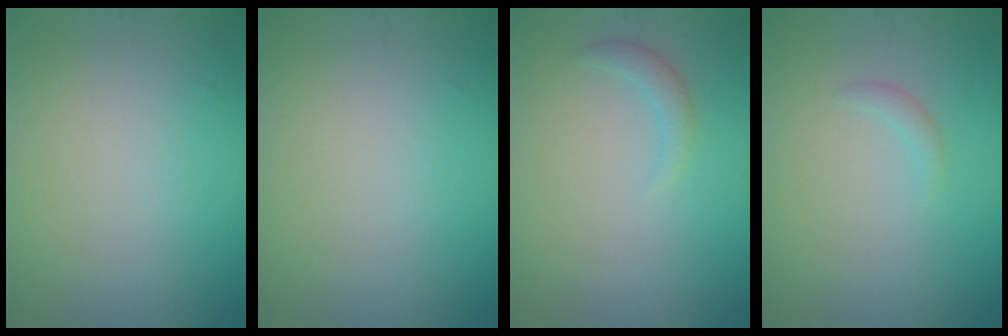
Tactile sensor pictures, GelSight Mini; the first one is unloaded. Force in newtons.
{"total": 0.0}
{"total": 1.3, "press": 1.3, "slide": 0.1}
{"total": 0.8, "press": 0.8, "slide": 0.1}